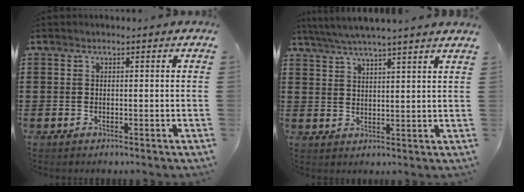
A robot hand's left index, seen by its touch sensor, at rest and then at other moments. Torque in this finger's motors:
{"motor_torque": [1.48, -0.66, 0.35, 0.21]}